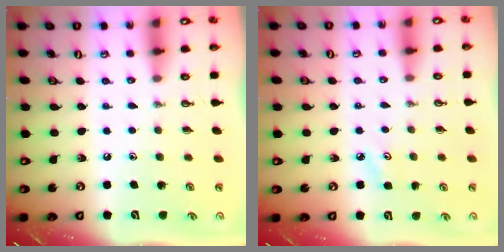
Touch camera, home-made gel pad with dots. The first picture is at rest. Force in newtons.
{"total": 4.1, "press": 4.1, "slide": 0.5}